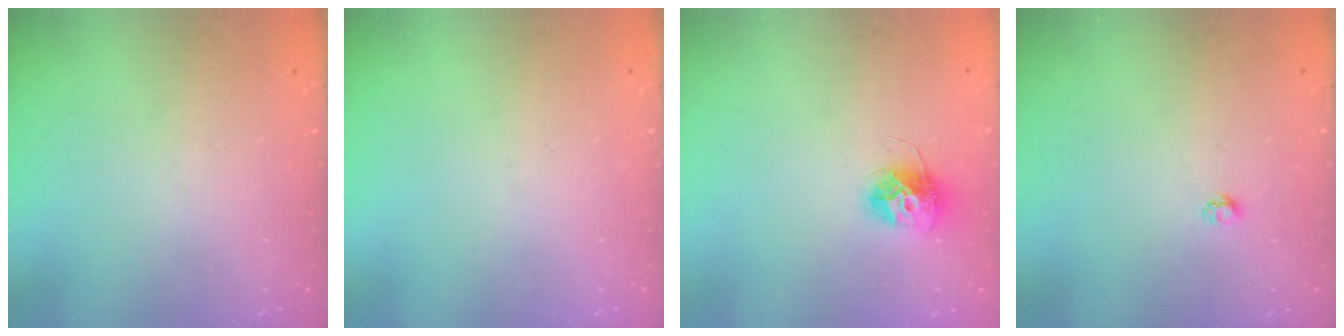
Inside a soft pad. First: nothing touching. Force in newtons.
{"total": 0.0}
{"total": 10.9, "press": 10.9, "slide": 0.7}
{"total": 2.7, "press": 2.7, "slide": 0.4}